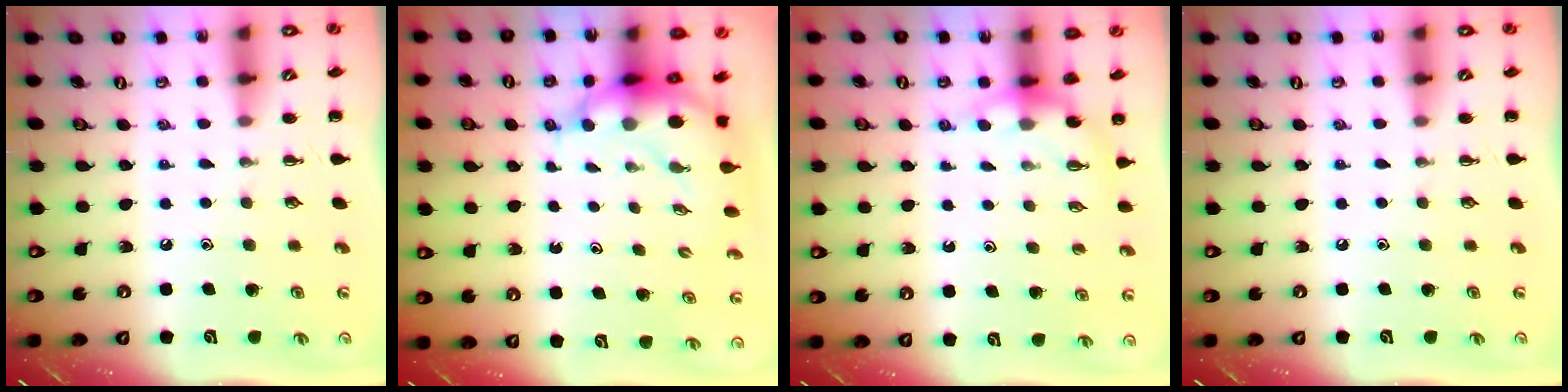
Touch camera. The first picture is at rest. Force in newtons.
{"total": 7.0, "press": 6.9, "slide": 1.3}
{"total": 3.8, "press": 3.8, "slide": 0.3}
{"total": 0.0}